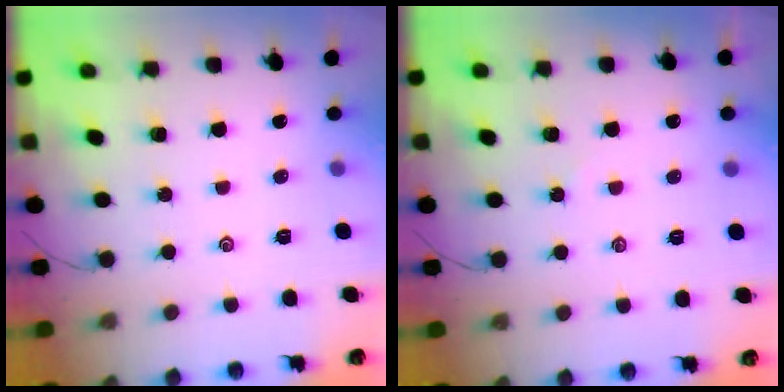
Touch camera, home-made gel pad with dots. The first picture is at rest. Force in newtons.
{"total": 2.4, "press": 2.4, "slide": 0.3}